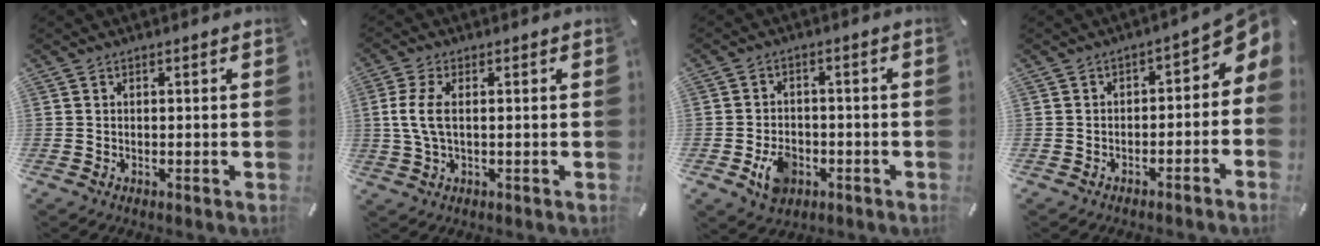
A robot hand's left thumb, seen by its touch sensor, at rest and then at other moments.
{"total": 5.9, "force": [0.5, 2.4, 5.4], "torque": [-0.123, -0.001, 0.005]}
{"total": 6.6, "force": [-2.4, 5.1, 3.5], "torque": [-0.059, 0.004, -0.044]}
{"total": 5.0, "force": [0.4, 3.4, 3.7], "torque": [-0.039, -0.012, -0.001]}